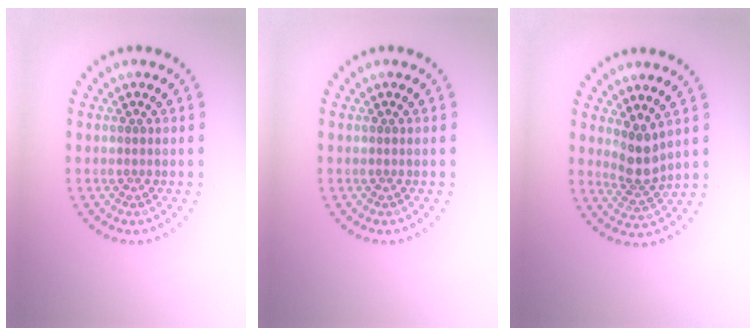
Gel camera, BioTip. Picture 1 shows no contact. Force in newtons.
{"total": 0.0}
{"total": 2.7, "press": 2.1, "slide": 1.6}